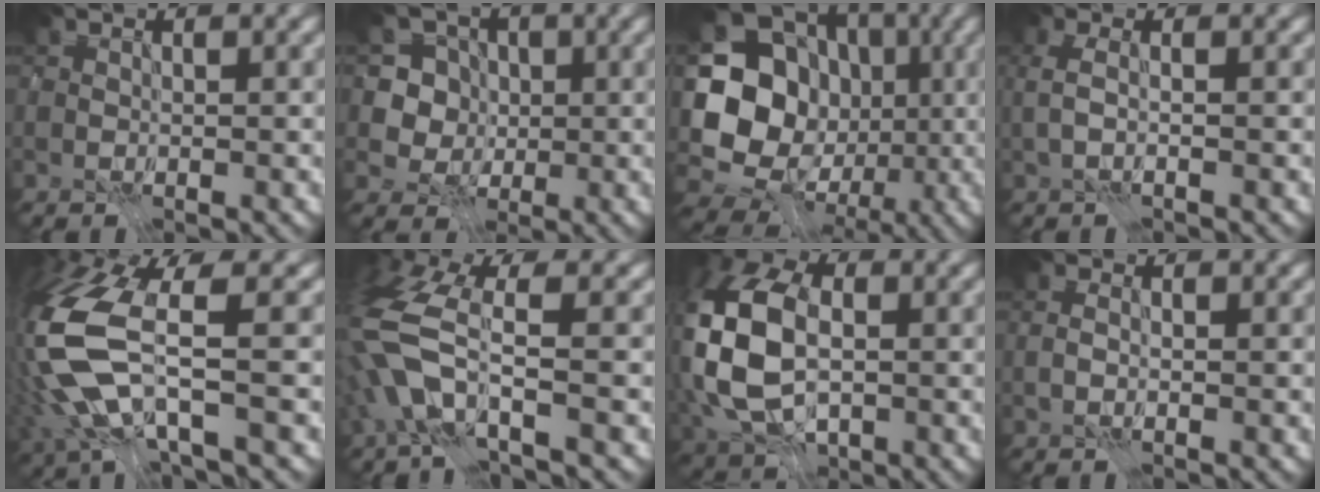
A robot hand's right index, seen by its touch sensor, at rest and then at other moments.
{"total": 4.1, "force": [-0.4, 3.9, 1.2], "torque": [-0.015, -0.004, -0.031]}
{"total": 14.1, "force": [-1.7, 12.4, 6.5], "torque": [-0.131, -0.012, -0.049]}
{"total": 1.2, "force": [-0.5, 0.2, 1.0], "torque": [-0.022, 0.000, -0.011]}
{"total": 10.6, "force": [-2.5, 4.4, 9.4], "torque": [-0.238, -0.013, -0.057]}
{"total": 7.0, "force": [-3.3, 2.5, 5.7], "torque": [-0.151, -0.005, -0.082]}
{"total": 12.3, "force": [-1.6, 8.3, 9.0], "torque": [-0.220, -0.015, -0.037]}
{"total": 0.7, "force": [-0.7, -0.1, 0.1], "torque": [-0.004, -0.002, -0.013]}